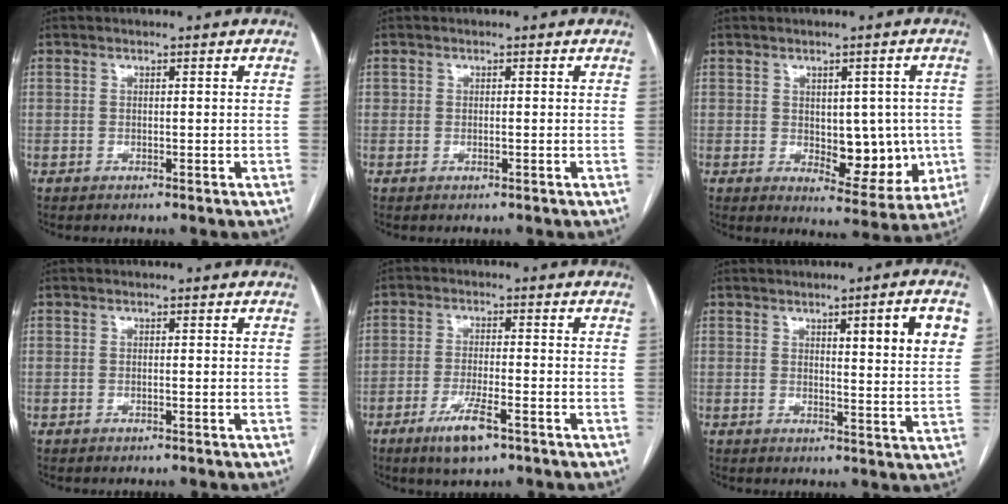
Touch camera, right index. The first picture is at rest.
{"total": 0.6, "force": [-0.2, 0.3, 0.4], "torque": [-0.007, 0.001, -0.002]}
{"total": 9.1, "force": [-0.7, 5.0, 7.6], "torque": [-0.078, 0.005, 0.006]}
{"total": 0.0}
{"total": 6.5, "force": [-3.8, 1.2, 5.1], "torque": [-0.101, -0.010, -0.062]}
{"total": 8.5, "force": [3.5, 0.3, 7.8], "torque": [-0.098, -0.006, 0.042]}